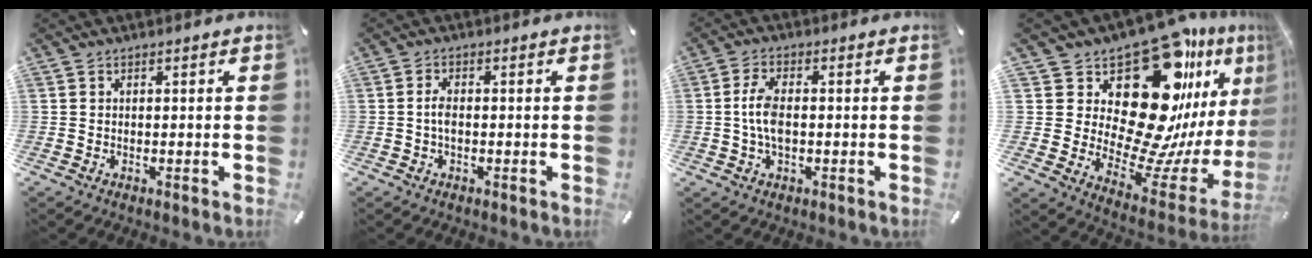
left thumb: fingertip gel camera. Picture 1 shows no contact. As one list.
[{"total": 2.4, "force": [-0.4, 1.1, 2.1], "torque": [-0.049, 0.000, -0.011]}, {"total": 5.9, "force": [-0.4, 2.8, 5.2], "torque": [-0.112, -0.001, -0.011]}, {"total": 27.1, "force": [13.8, 13.2, 19.2], "torque": [-0.279, -0.149, 0.249]}]